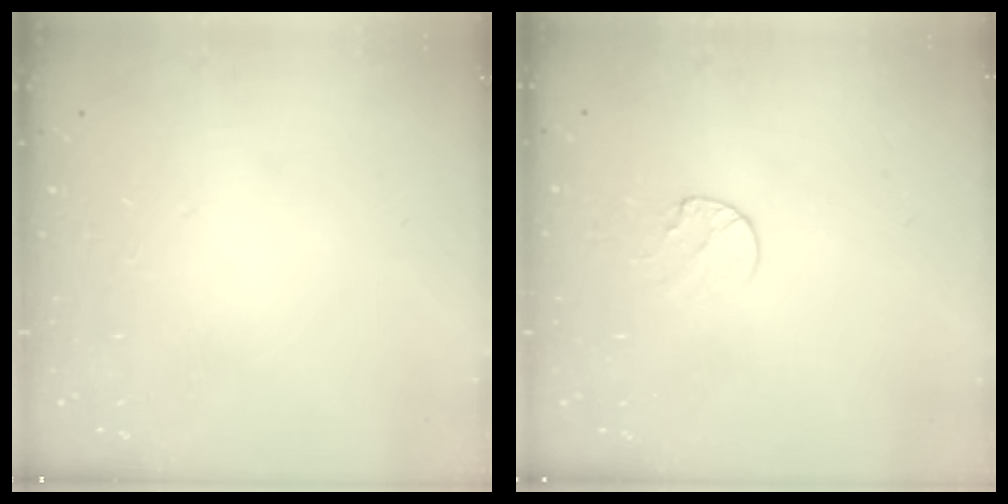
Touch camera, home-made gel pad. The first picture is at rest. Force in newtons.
{"total": 6.0, "press": 6.0, "slide": 0.6}